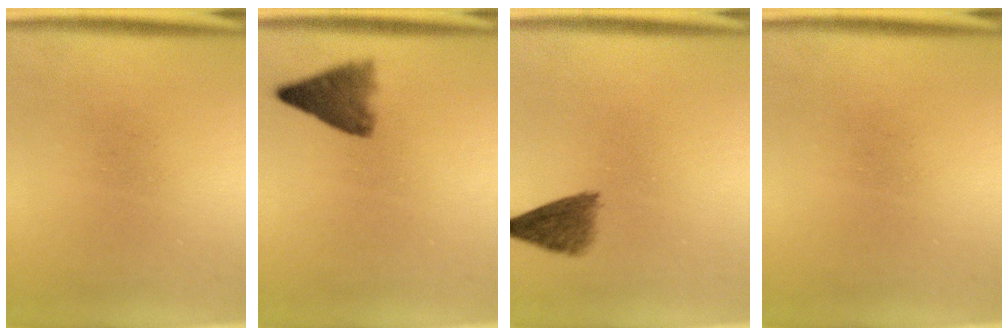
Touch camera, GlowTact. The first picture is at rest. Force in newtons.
{"total": 4.4}
{"total": 4.0}
{"total": 0.0}